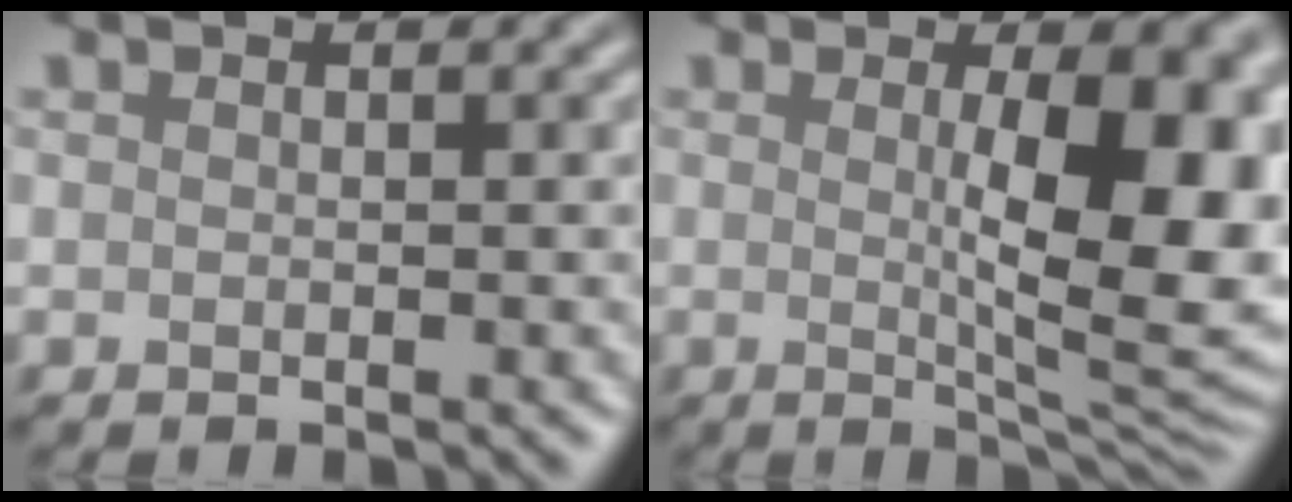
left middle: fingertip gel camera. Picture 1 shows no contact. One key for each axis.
{"total": 10.4, "fx": 0.8, "fy": 2.9, "fz": 10.0, "tx": -0.127, "ty": -0.008, "tz": 0.018}